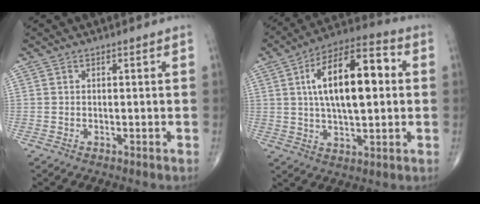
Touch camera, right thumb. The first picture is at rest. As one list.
[{"total": 18.1, "force": [2.8, 7.8, 16.0], "torque": [-0.252, 0.020, 0.039]}]